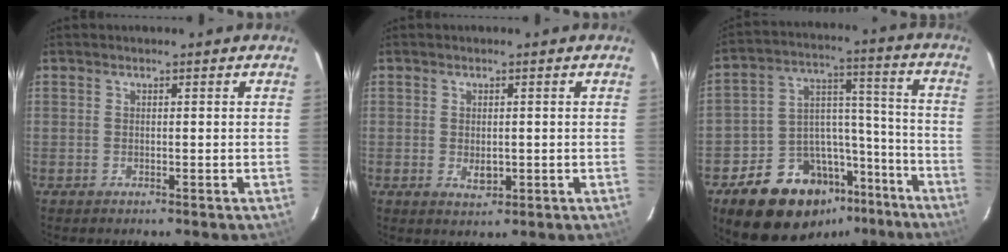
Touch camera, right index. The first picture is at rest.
{"total": 2.8, "force": [-0.4, 1.8, 2.1], "torque": [-0.035, -0.004, -0.002]}
{"total": 19.8, "force": [-13.5, 12.2, 7.8], "torque": [-0.155, 0.062, -0.184]}